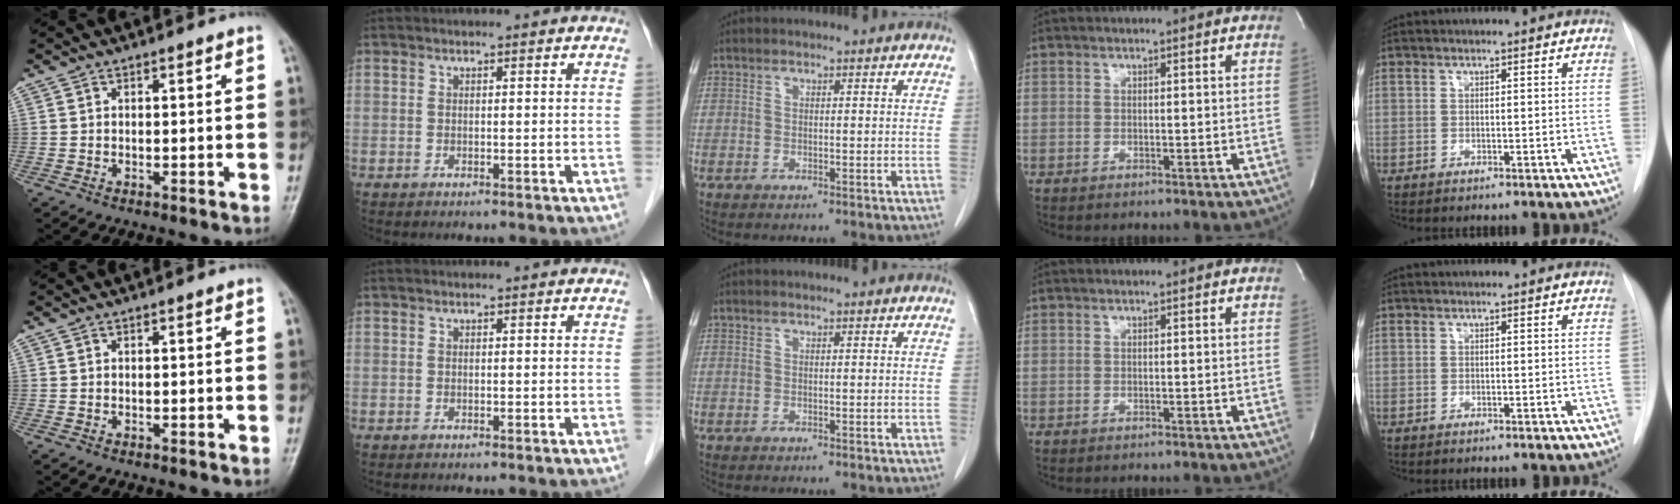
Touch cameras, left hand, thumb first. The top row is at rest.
{}